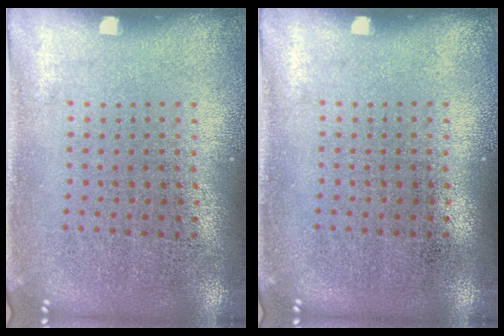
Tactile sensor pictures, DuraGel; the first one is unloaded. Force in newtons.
{"total": 0.0}